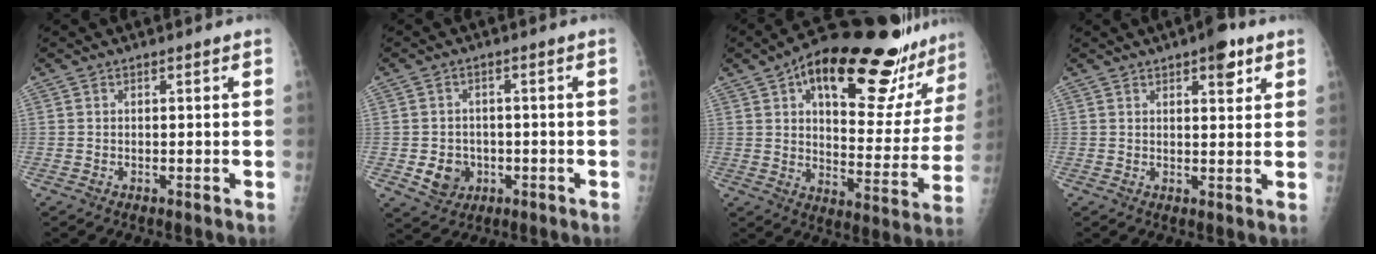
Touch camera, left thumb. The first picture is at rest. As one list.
[{"total": 5.7, "force": [-1.4, 4.9, 2.4], "torque": [-0.019, 0.005, -0.014]}, {"total": 28.4, "force": [18.8, 9.4, 19.2], "torque": [-0.233, -0.059, 0.266]}, {"total": 5.5, "force": [3.2, 2.2, 4.0], "torque": [-0.037, -0.012, 0.038]}]